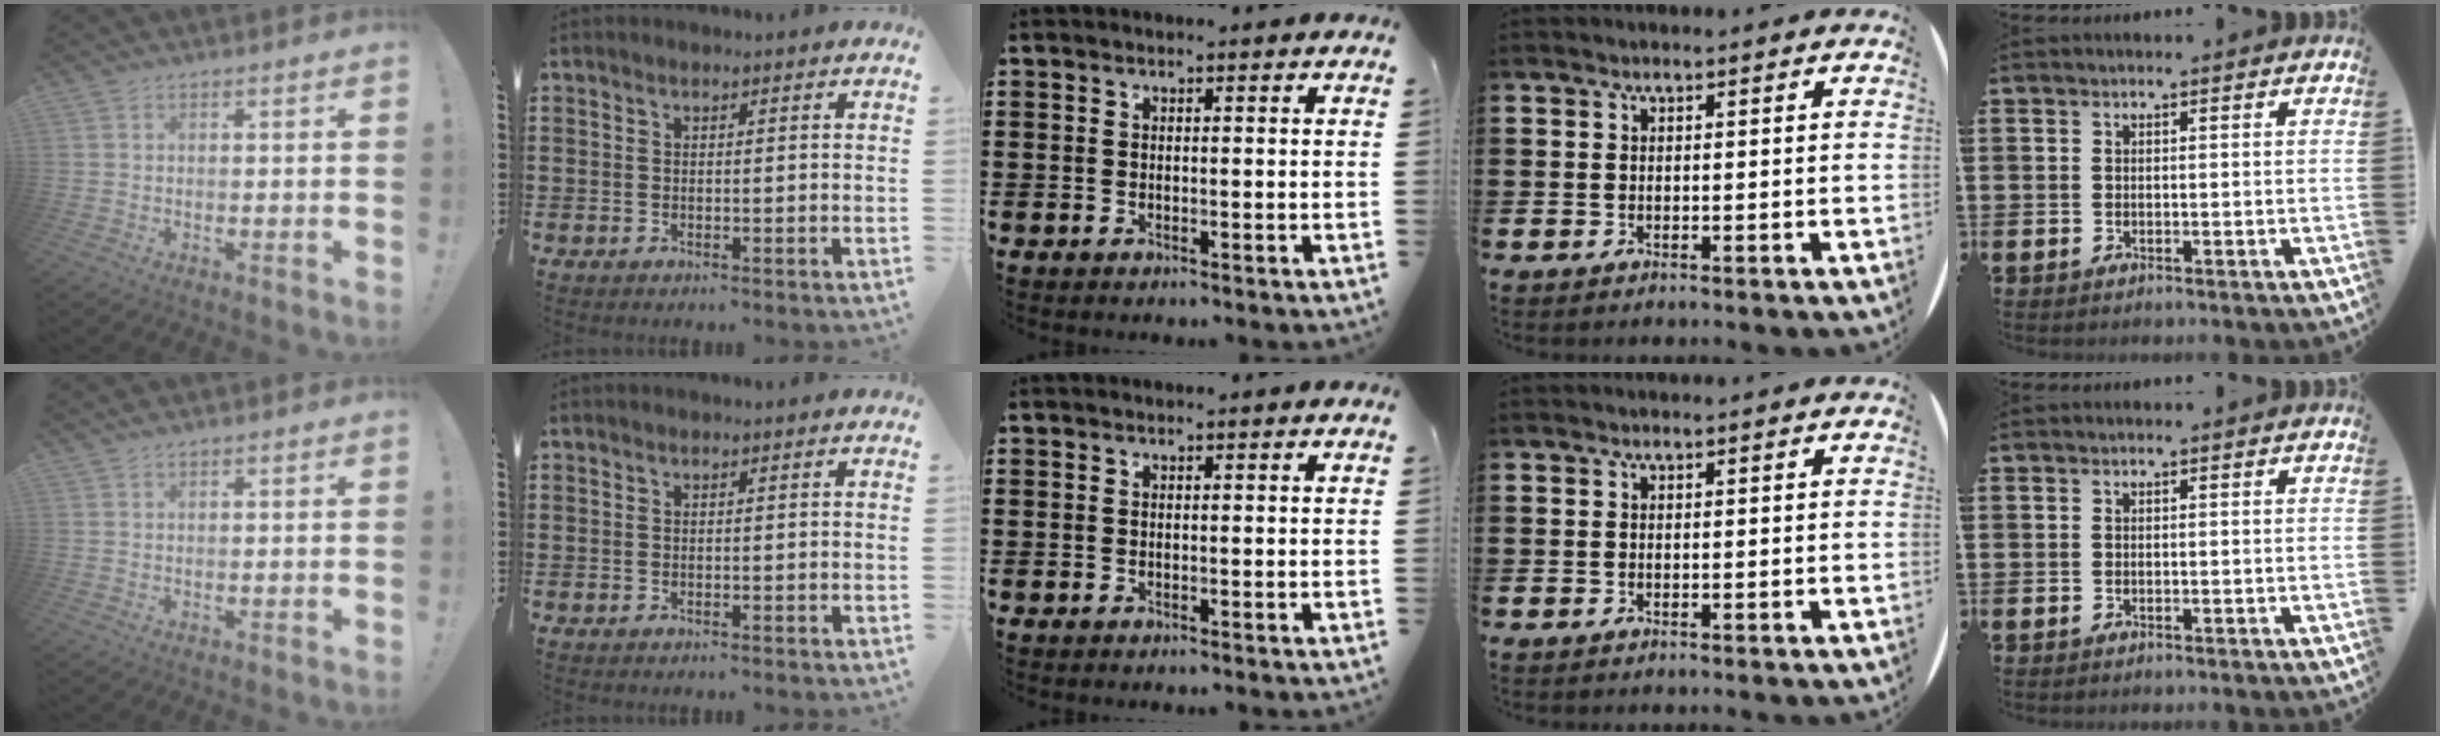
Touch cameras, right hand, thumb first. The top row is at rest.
{"thumb": {"total": 0.6, "force": [0.6, 0.1, 0.2], "torque": [0.003, -0.003, 0.010]}}